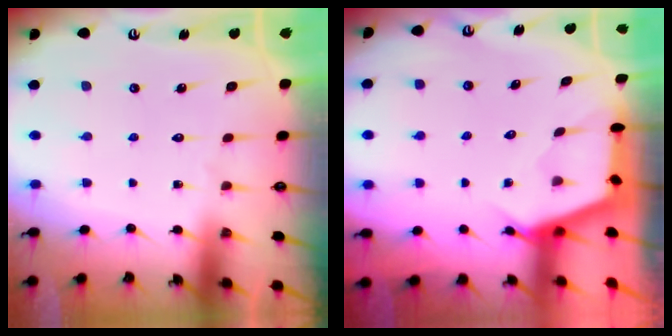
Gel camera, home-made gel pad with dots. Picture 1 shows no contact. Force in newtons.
{"total": 2.6, "press": 2.6, "slide": 0.4}